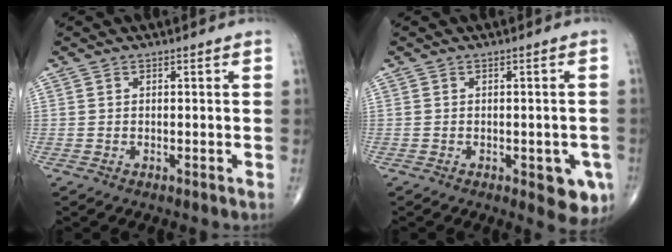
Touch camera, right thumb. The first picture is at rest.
{"total": 6.4, "force": [-2.3, 2.7, 5.3], "torque": [-0.040, -0.002, -0.021]}